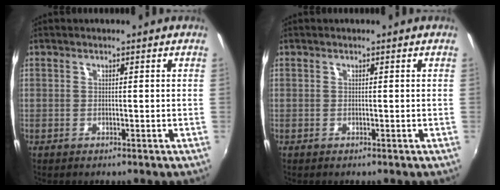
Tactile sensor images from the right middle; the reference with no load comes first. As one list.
[{"total": 0.0}]